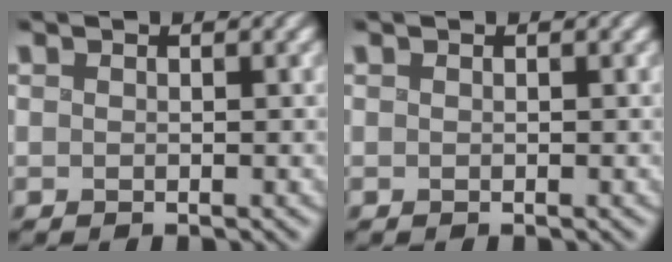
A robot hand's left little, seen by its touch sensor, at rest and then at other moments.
{"total": 0.0}